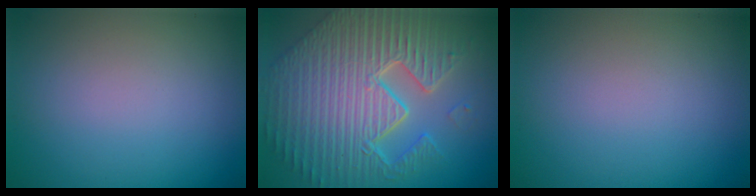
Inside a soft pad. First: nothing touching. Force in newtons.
{"total": 11.4, "press": 7.4, "slide": 8.7}
{"total": 0.0}